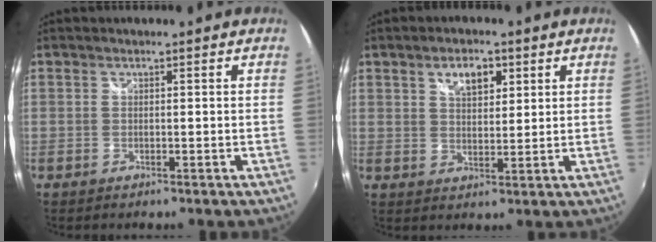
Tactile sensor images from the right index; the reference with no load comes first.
{"total": 5.6, "force": [2.8, 2.9, 3.9], "torque": [-0.060, 0.011, 0.048]}